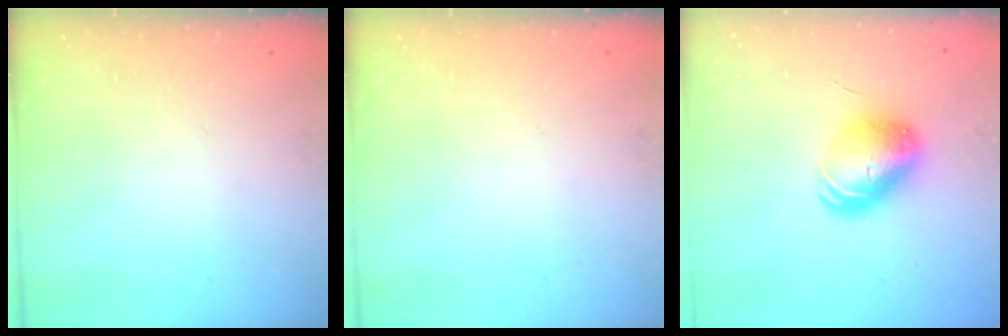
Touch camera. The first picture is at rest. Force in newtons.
{"total": 0.0}
{"total": 10.8, "press": 10.5, "slide": 2.2}